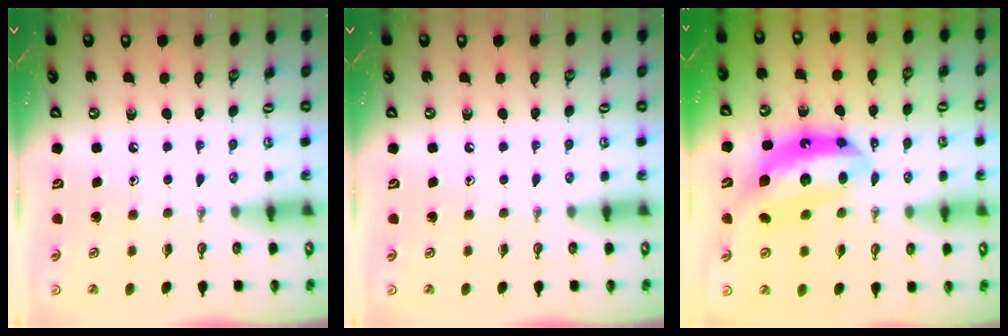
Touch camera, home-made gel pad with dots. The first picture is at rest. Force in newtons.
{"total": 0.0}
{"total": 13.6, "press": 13.6, "slide": 1.1}